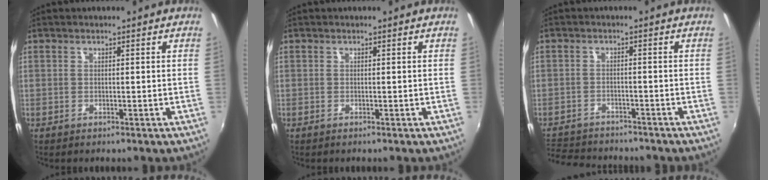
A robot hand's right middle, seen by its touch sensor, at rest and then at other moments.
{"total": 0.0}
{"total": 8.3, "force": [-7.1, 3.9, 1.8], "torque": [-0.063, 0.013, -0.117]}